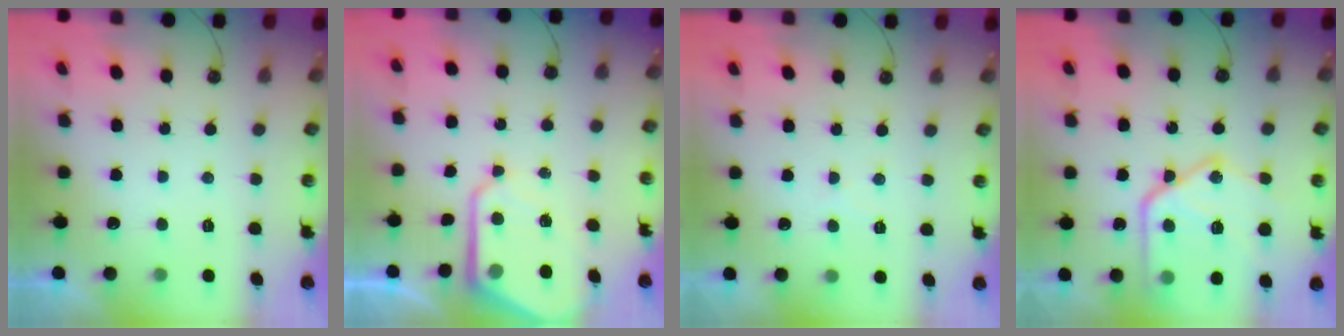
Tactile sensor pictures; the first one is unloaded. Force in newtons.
{"total": 9.3, "press": 9.2, "slide": 0.6}
{"total": 3.7, "press": 3.7, "slide": 0.6}
{"total": 21.3, "press": 21.2, "slide": 1.8}